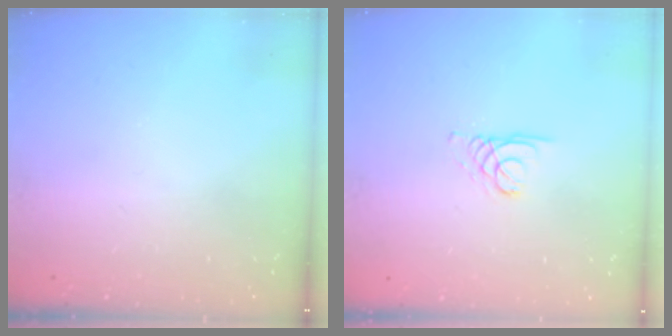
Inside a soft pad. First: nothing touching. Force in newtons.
{"total": 1.4, "press": 1.3, "slide": 0.1}